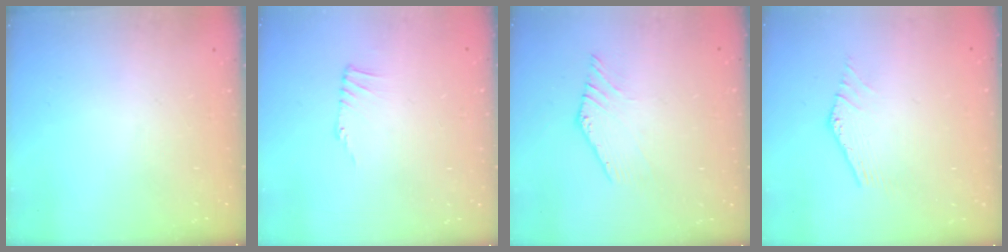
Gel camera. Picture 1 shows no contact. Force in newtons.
{"total": 1.3, "press": 1.2, "slide": 0.2}
{"total": 2.1, "press": 2.1, "slide": 0.2}
{"total": 0.7, "press": 0.7, "slide": 0.3}